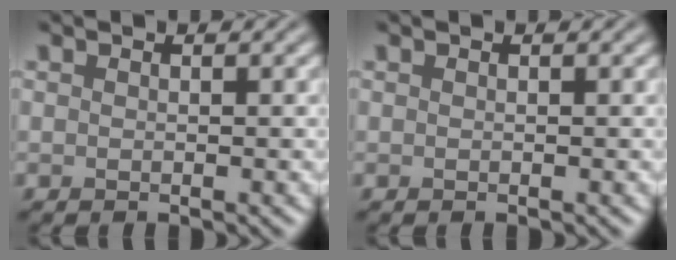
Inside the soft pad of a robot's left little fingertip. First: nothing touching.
{"total": 0.0}